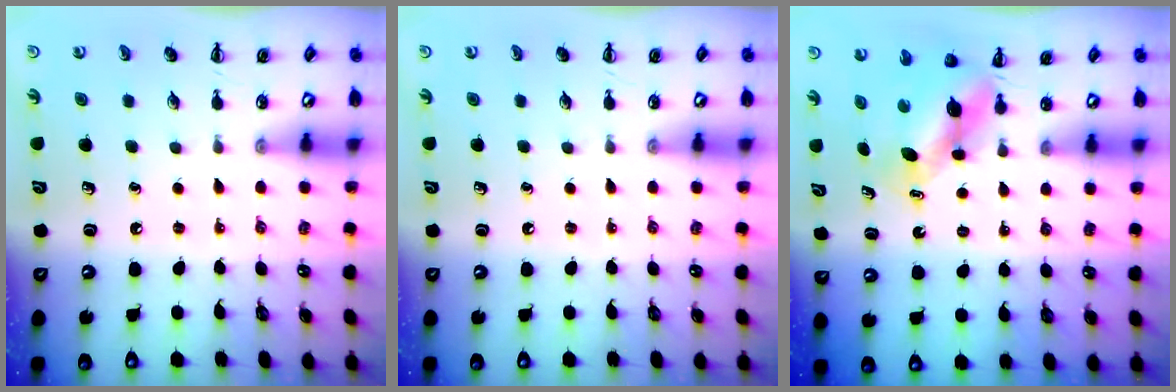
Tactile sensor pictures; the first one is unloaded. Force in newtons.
{"total": 0.0}
{"total": 5.8, "press": 5.8, "slide": 0.3}